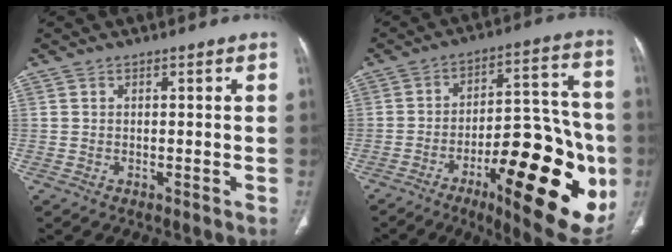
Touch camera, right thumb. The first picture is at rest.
{"total": 28.5, "force": [-9.5, 9.8, 25.0], "torque": [-0.293, 0.034, -0.122]}